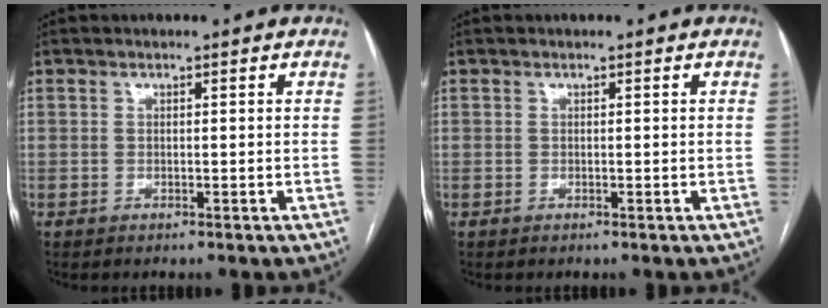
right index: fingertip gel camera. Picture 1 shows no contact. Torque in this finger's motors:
{"motor_torque": [0.00, 0.00, 0.00, 0.00]}